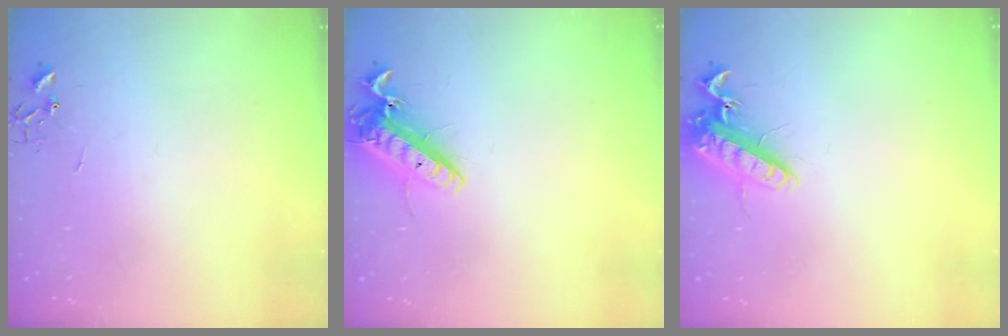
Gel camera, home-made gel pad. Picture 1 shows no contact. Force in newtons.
{"total": 14.0, "press": 13.9, "slide": 2.0}
{"total": 14.3, "press": 14.1, "slide": 2.1}